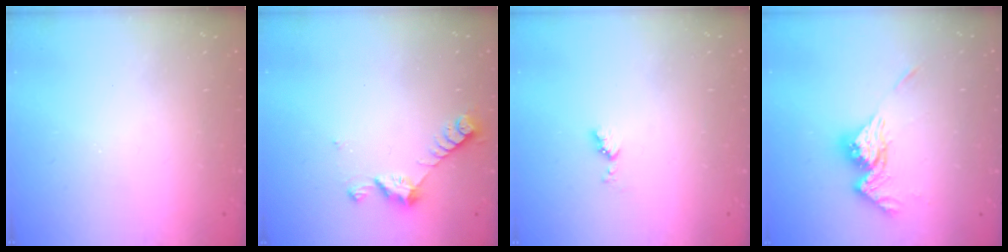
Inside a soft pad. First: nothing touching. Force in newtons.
{"total": 7.2, "press": 7.2, "slide": 0.5}
{"total": 3.9, "press": 3.9, "slide": 0.5}
{"total": 12.3, "press": 12.3, "slide": 1.3}